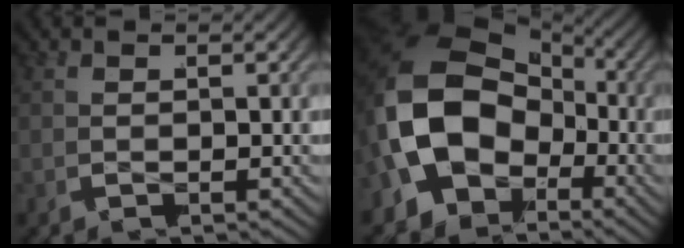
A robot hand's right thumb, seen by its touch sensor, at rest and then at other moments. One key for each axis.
{"total": 15.2, "fx": -1.9, "fy": 11.7, "fz": 9.5, "tx": -0.198, "ty": -0.032, "tz": -0.024}